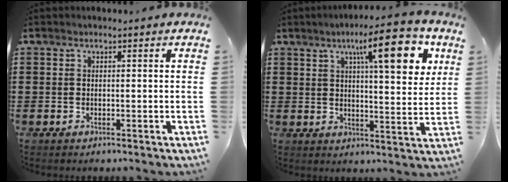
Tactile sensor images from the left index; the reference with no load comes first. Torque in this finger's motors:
{"motor_torque": [1.85, -0.29, 1.05, 0.21]}